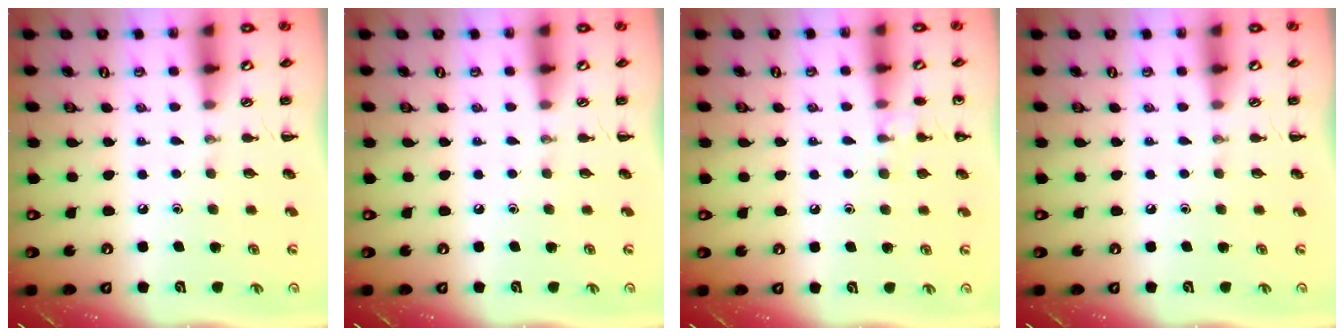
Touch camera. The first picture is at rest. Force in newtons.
{"total": 0.0}
{"total": 7.5, "press": 7.2, "slide": 2.0}
{"total": 0.0}